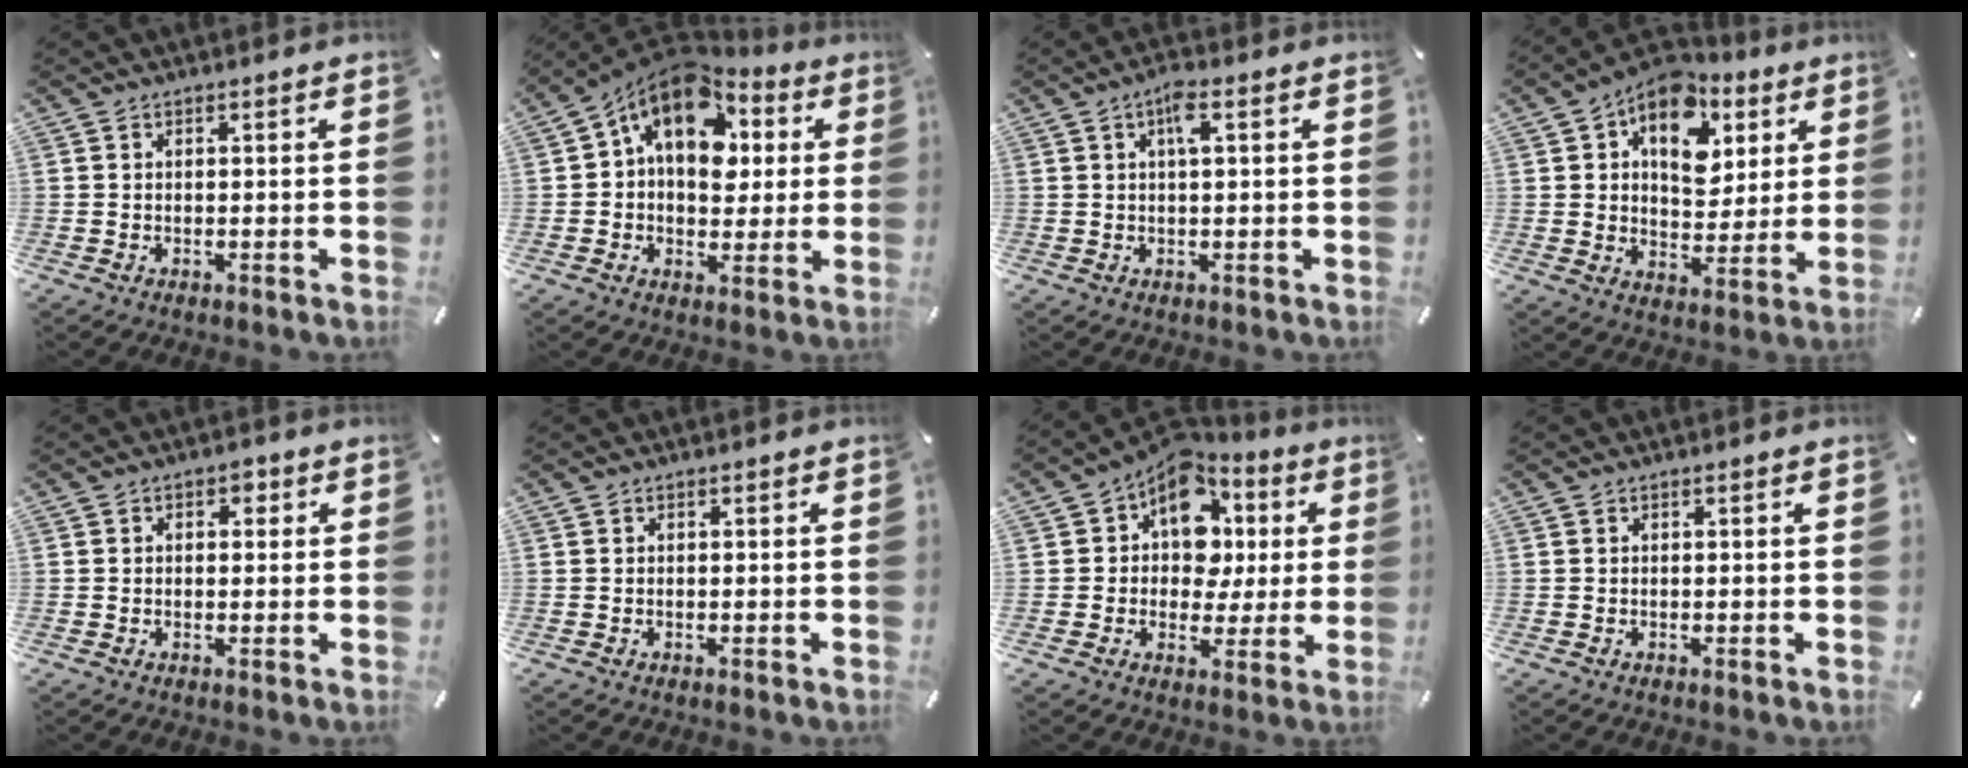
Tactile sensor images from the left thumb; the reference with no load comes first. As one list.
[{"total": 14.5, "force": [5.3, 9.9, 9.2], "torque": [-0.153, -0.029, 0.095]}, {"total": 4.1, "force": [1.3, 1.1, 3.7], "torque": [-0.078, 0.007, 0.019]}, {"total": 14.6, "force": [6.6, 9.9, 8.5], "torque": [-0.124, -0.032, 0.119]}, {"total": 2.1, "force": [0.3, 1.7, 1.2], "torque": [-0.009, 0.004, -0.002]}, {"total": 0.0}, {"total": 12.5, "force": [5.1, 9.8, 5.9], "torque": [-0.103, -0.035, 0.099]}, {"total": 0.0}]